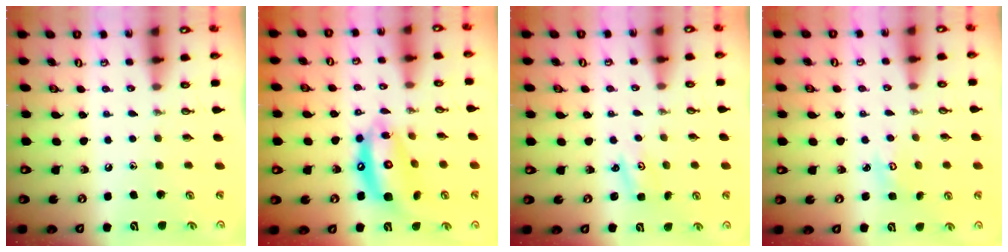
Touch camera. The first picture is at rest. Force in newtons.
{"total": 13.5, "press": 13.4, "slide": 0.9}
{"total": 2.0, "press": 2.0, "slide": 0.2}
{"total": 3.1, "press": 3.1, "slide": 0.3}